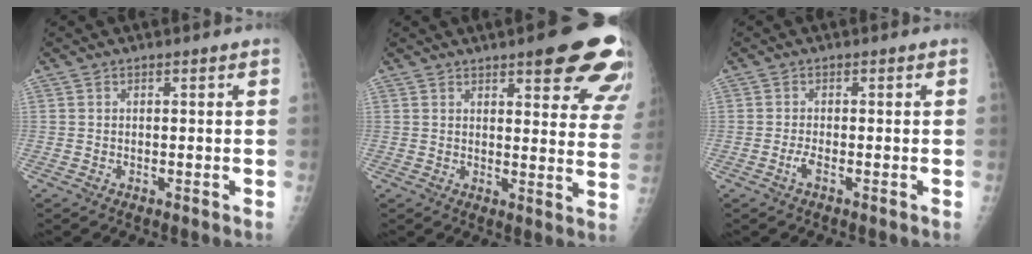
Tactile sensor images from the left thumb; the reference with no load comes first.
{"total": 16.8, "force": [10.4, 4.8, 12.4], "torque": [-0.115, -0.040, 0.114]}
{"total": 1.7, "force": [-0.9, 0.4, 1.5], "torque": [-0.034, 0.001, -0.021]}